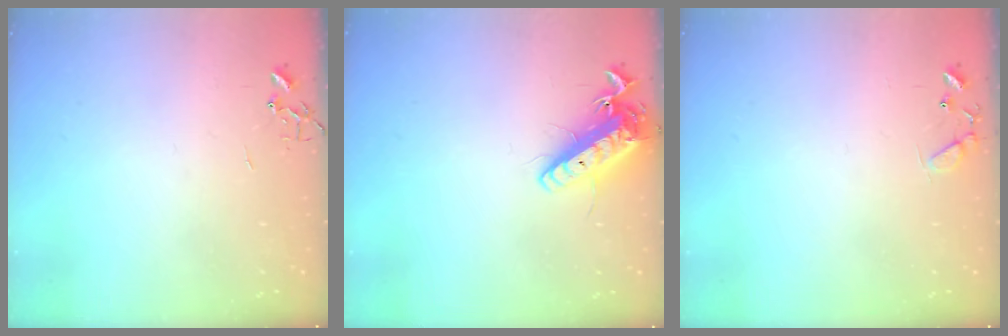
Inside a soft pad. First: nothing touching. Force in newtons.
{"total": 14.1, "press": 13.9, "slide": 2.4}
{"total": 7.7, "press": 7.7, "slide": 0.5}